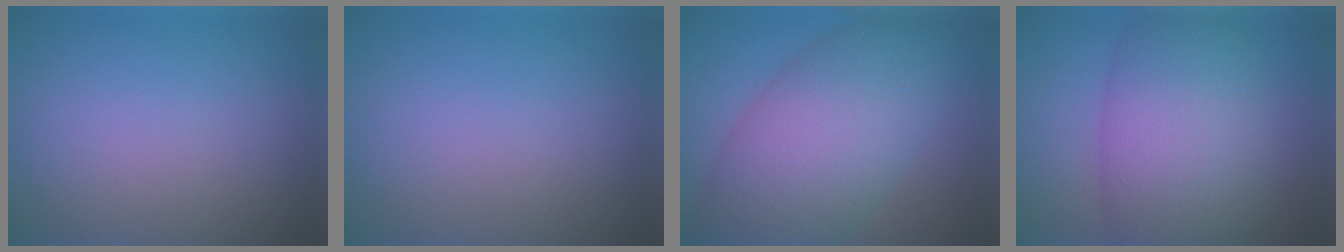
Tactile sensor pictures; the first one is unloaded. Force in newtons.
{"total": 0.0}
{"total": 10.7, "press": 10.7, "slide": 0.5}
{"total": 10.6, "press": 10.6, "slide": 0.3}